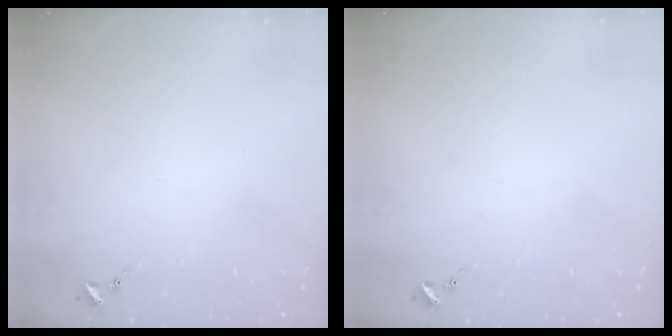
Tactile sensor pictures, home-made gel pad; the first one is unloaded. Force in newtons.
{"total": 0.0}